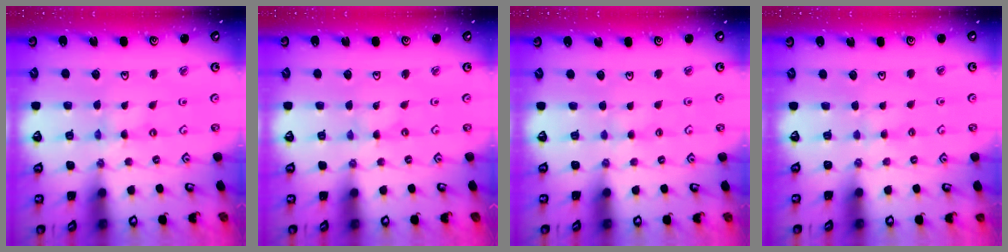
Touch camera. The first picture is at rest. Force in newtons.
{"total": 0.0}
{"total": 1.6, "press": 1.6, "slide": 0.3}
{"total": 1.9, "press": 1.9, "slide": 0.3}